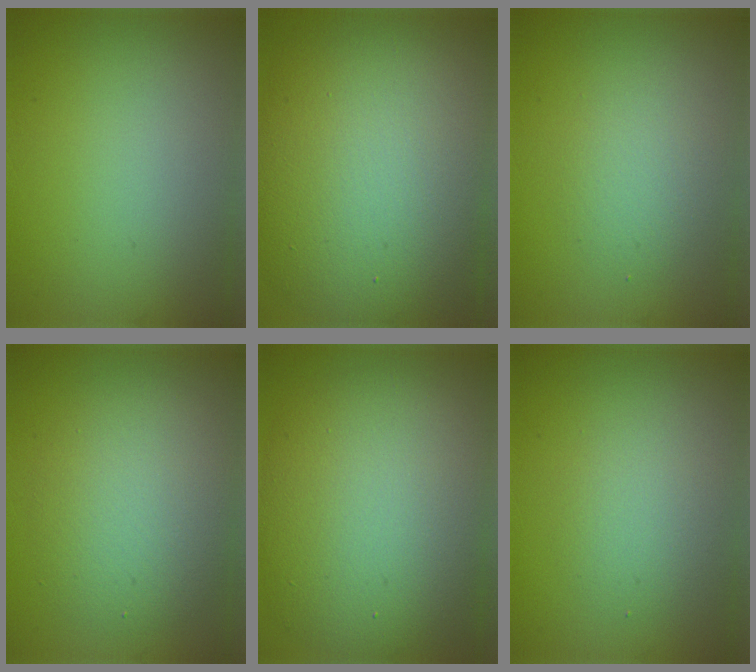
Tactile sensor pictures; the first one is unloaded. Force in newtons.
{"total": 14.5, "press": 14.5, "slide": 0.5}
{"total": 2.1, "press": 2.1, "slide": 0.2}
{"total": 4.8, "press": 4.8, "slide": 0.1}
{"total": 11.7, "press": 11.7, "slide": 0.9}
{"total": 2.4, "press": 2.4, "slide": 0.4}